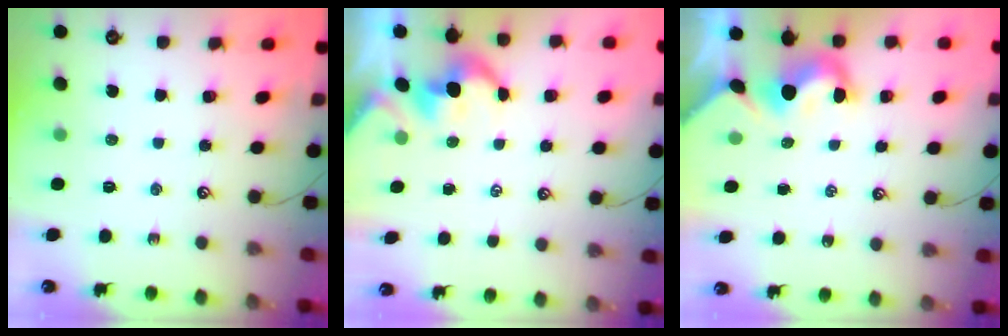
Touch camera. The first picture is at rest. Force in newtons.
{"total": 0.0}
{"total": 2.9, "press": 2.9, "slide": 0.4}